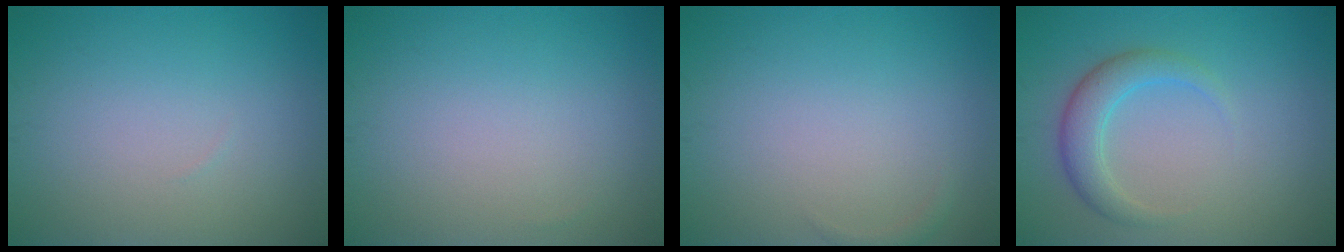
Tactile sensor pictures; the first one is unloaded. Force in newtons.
{"total": 0.0}
{"total": 0.6, "press": 0.6, "slide": 0.1}
{"total": 3.1, "press": 3.1, "slide": 0.1}